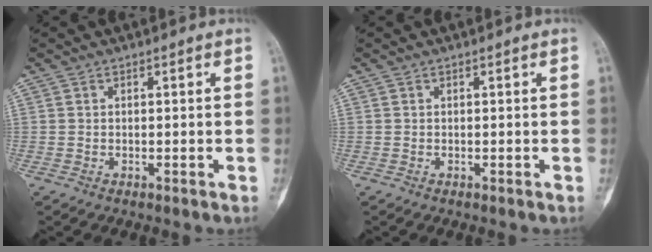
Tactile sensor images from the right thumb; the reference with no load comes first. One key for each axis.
{"total": 0.0}